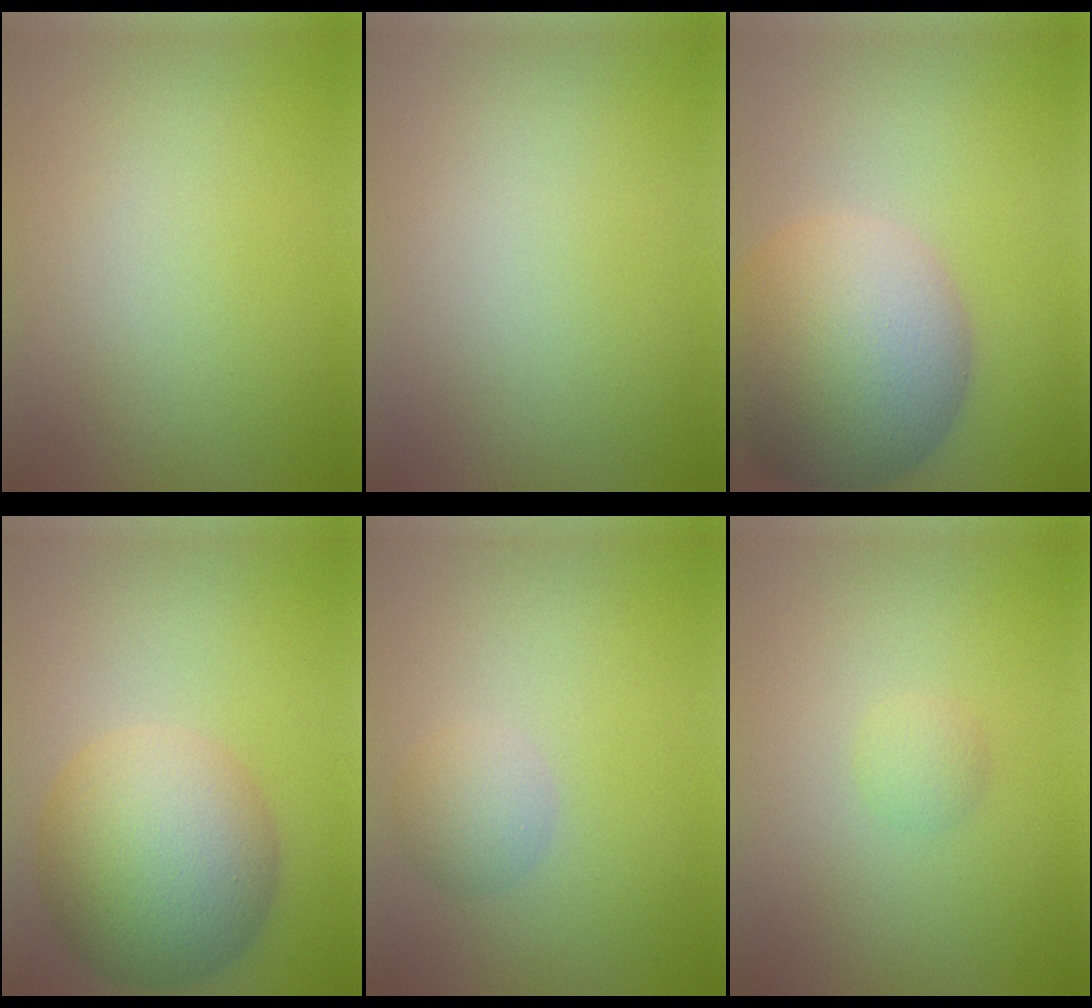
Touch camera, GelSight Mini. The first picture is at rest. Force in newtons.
{"total": 0.0}
{"total": 11.7, "press": 11.7, "slide": 0.6}
{"total": 9.4, "press": 9.4, "slide": 0.2}
{"total": 2.1, "press": 2.1, "slide": 0.1}
{"total": 1.0, "press": 1.0, "slide": 0.1}